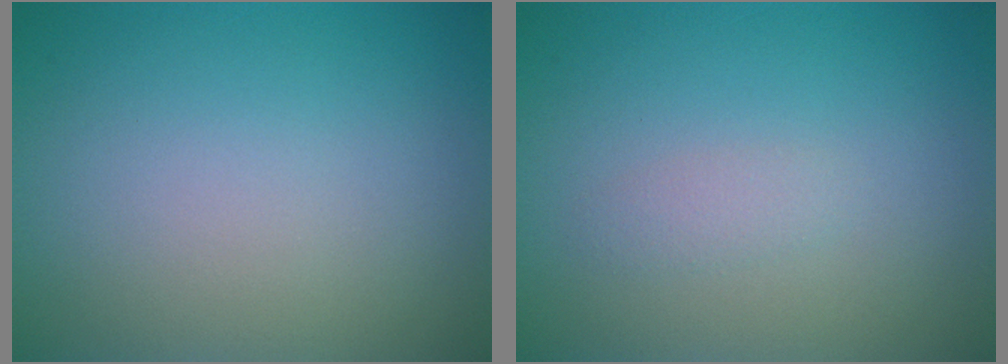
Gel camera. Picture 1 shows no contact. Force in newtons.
{"total": 0.9, "press": 0.9, "slide": 0.0}